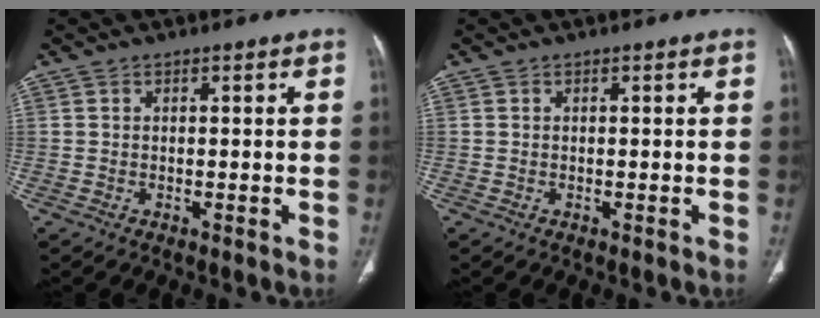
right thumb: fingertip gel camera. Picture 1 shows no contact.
{"total": 0.0}